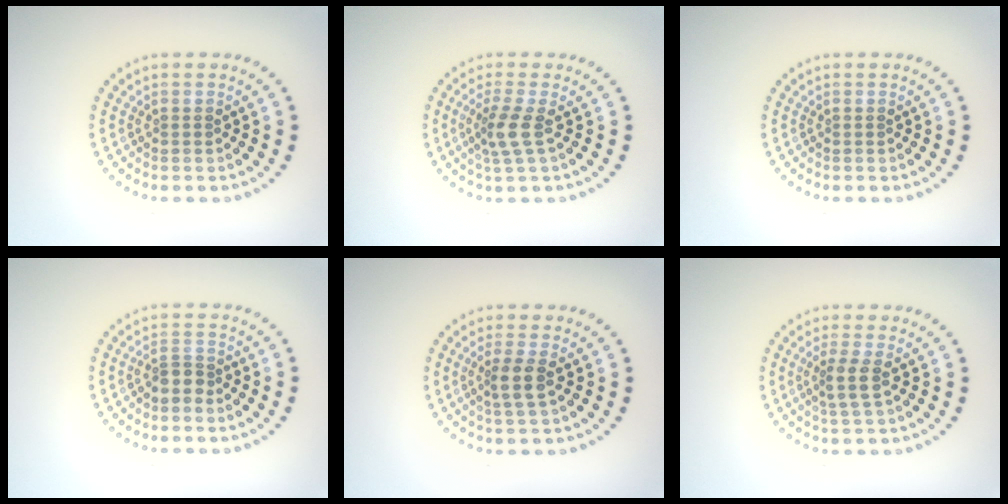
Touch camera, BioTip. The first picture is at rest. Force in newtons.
{"total": 2.4, "press": 1.9, "slide": 1.6}
{"total": 0.0}
{"total": 1.8, "press": 1.2, "slide": 1.3}
{"total": 2.2, "press": 1.8, "slide": 1.3}
{"total": 2.0, "press": 1.6, "slide": 1.2}